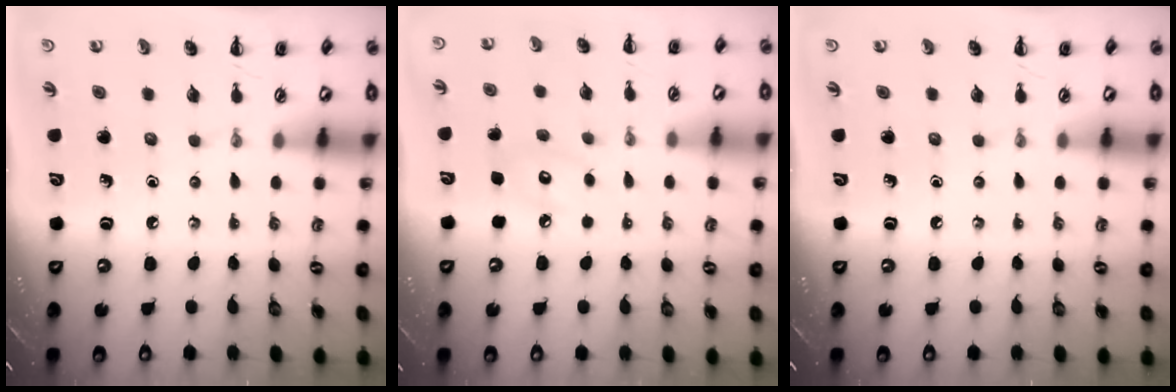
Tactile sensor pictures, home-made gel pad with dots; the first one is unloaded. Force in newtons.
{"total": 6.2, "press": 6.0, "slide": 1.3}
{"total": 0.0}